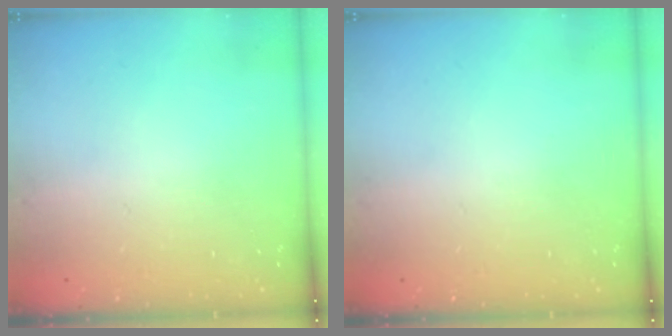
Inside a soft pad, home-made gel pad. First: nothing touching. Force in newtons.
{"total": 0.0}